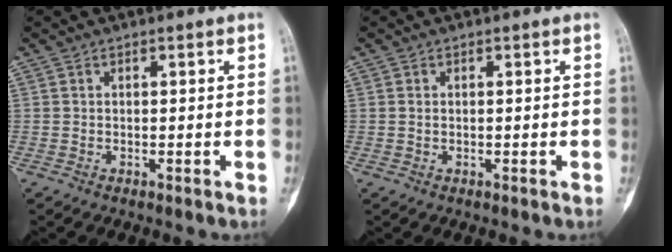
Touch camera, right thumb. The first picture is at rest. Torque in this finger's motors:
{"motor_torque": [-0.46, -0.16, 0.07, 0.03, -0.02]}